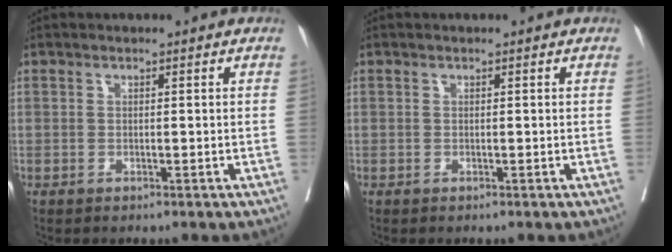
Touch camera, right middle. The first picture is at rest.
{"total": 0.0}